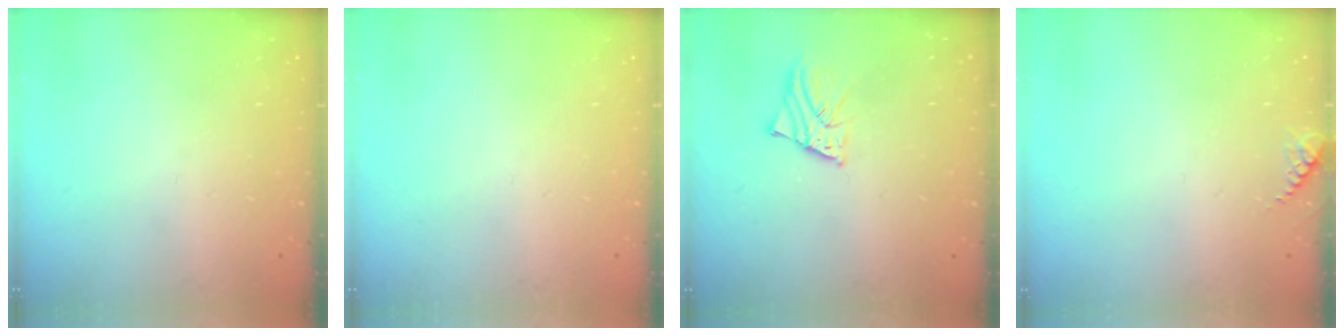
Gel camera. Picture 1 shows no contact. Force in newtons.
{"total": 0.0}
{"total": 2.1, "press": 2.1, "slide": 0.2}
{"total": 5.8, "press": 5.7, "slide": 0.7}